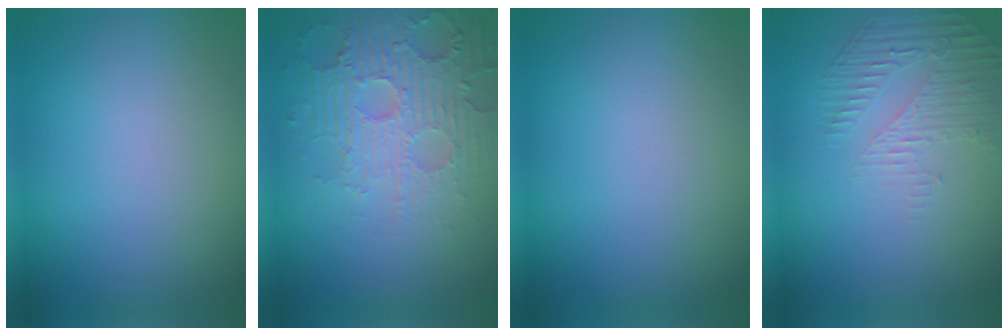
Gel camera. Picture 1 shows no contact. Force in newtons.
{"total": 4.2, "press": 4.1, "slide": 1.2}
{"total": 0.0}
{"total": 1.8, "press": 1.1, "slide": 1.5}